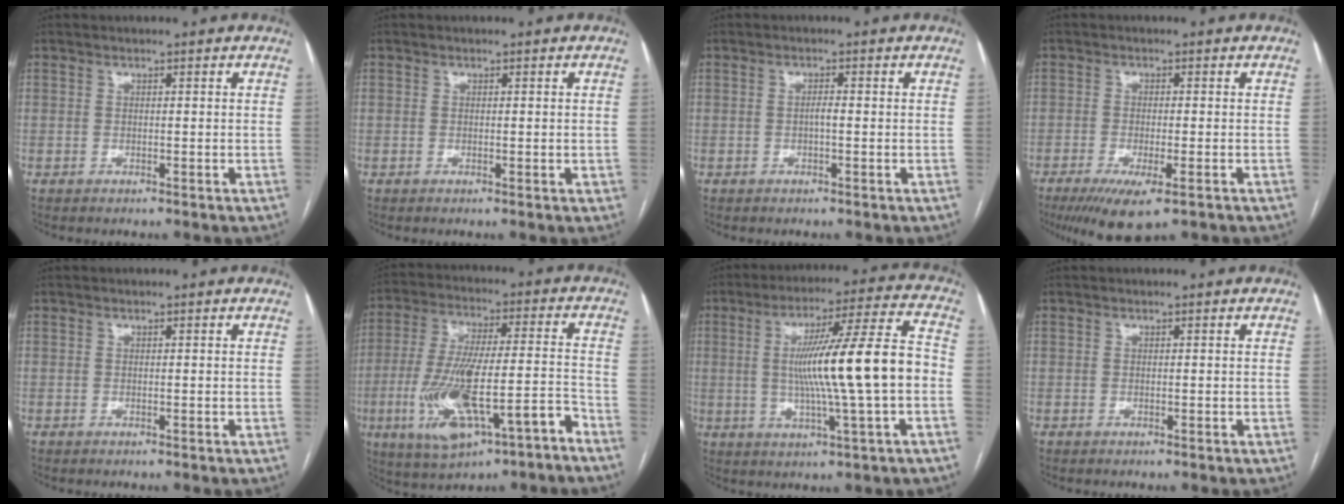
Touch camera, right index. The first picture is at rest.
{"total": 1.0, "force": [0.0, 0.4, 0.9], "torque": [-0.016, 0.004, 0.006]}
{"total": 1.2, "force": [-0.2, 0.2, 1.2], "torque": [-0.019, 0.002, -0.004]}
{"total": 7.5, "force": [-4.4, 1.3, 5.9], "torque": [-0.098, -0.020, -0.069]}
{"total": 0.0}
{"total": 16.9, "force": [-7.9, 3.8, 14.5], "torque": [-0.281, 0.004, -0.120]}
{"total": 16.0, "force": [-1.0, -0.2, 15.9], "torque": [-0.262, 0.012, -0.015]}
{"total": 0.0}